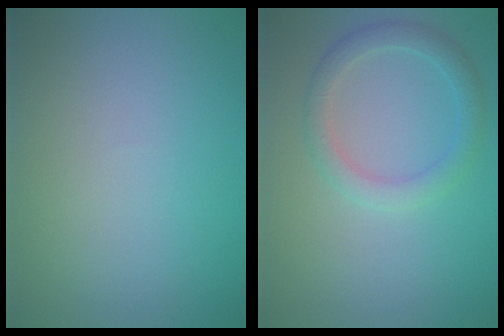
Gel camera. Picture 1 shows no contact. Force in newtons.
{"total": 2.4, "press": 2.4, "slide": 0.1}